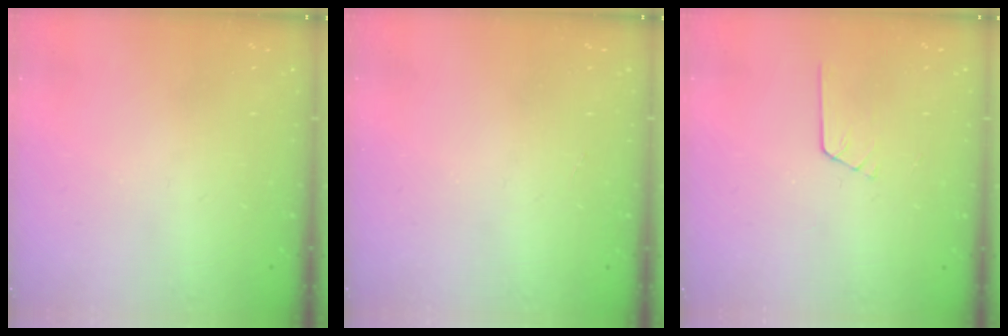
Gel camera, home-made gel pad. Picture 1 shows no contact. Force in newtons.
{"total": 0.0}
{"total": 3.3, "press": 3.3, "slide": 0.3}